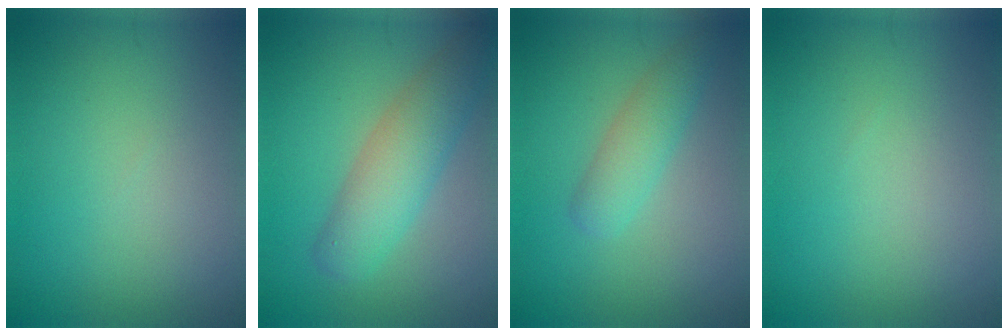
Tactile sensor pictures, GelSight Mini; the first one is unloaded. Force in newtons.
{"total": 5.0, "press": 5.0, "slide": 0.3}
{"total": 2.6, "press": 2.6, "slide": 0.1}
{"total": 0.0}